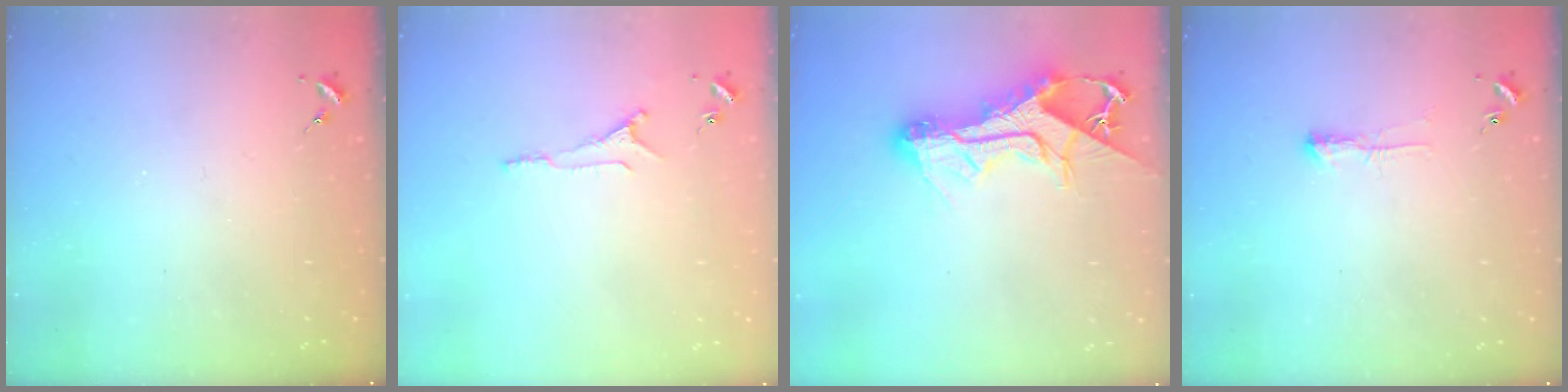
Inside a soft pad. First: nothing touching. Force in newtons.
{"total": 6.7, "press": 6.6, "slide": 0.8}
{"total": 16.2, "press": 16.1, "slide": 1.6}
{"total": 3.9, "press": 3.8, "slide": 0.6}